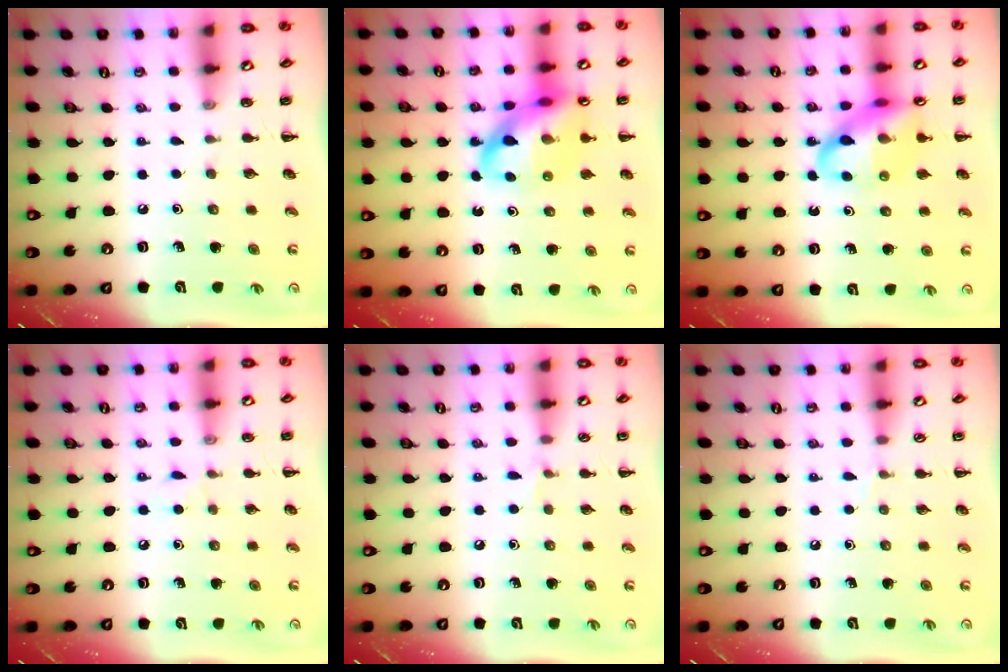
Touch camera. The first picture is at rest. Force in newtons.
{"total": 16.4, "press": 16.1, "slide": 3.1}
{"total": 15.2, "press": 14.9, "slide": 2.8}
{"total": 4.4, "press": 4.2, "slide": 1.4}
{"total": 3.7, "press": 3.6, "slide": 1.1}
{"total": 3.1, "press": 2.9, "slide": 1.1}